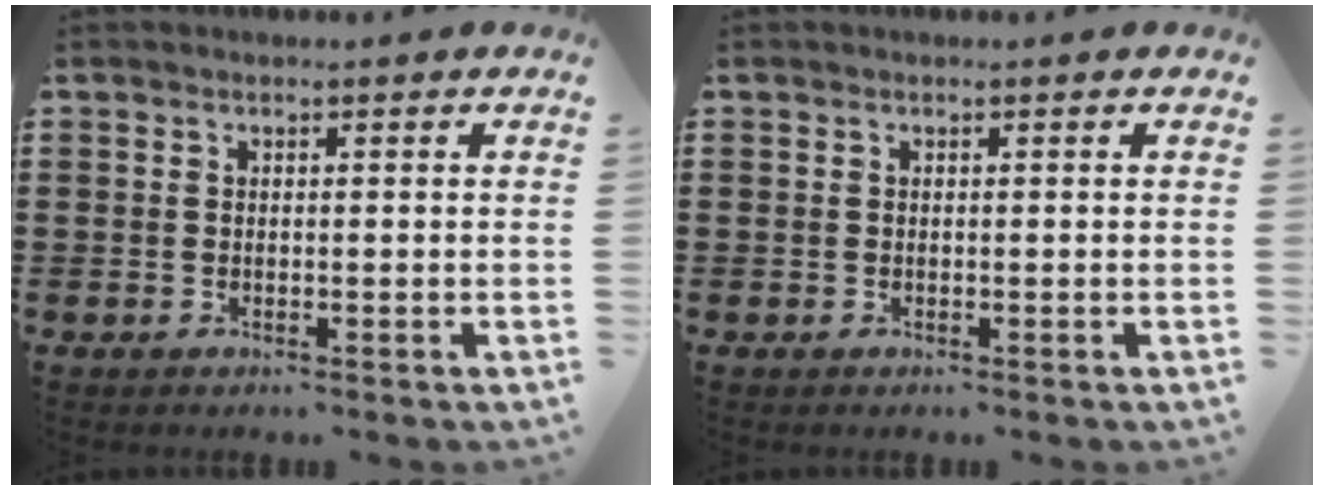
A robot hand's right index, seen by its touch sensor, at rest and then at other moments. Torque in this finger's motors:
{"motor_torque": [-0.11, 0.01, 0.00, 0.00]}